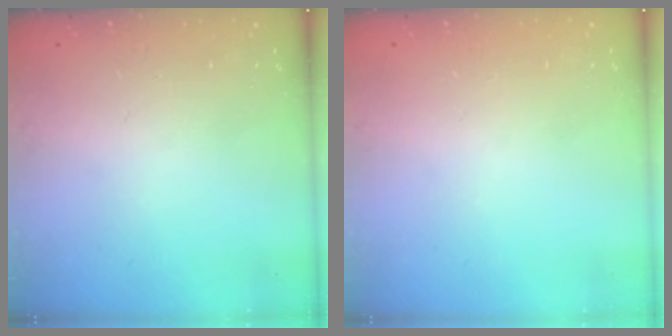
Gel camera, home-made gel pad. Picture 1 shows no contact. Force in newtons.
{"total": 0.0}